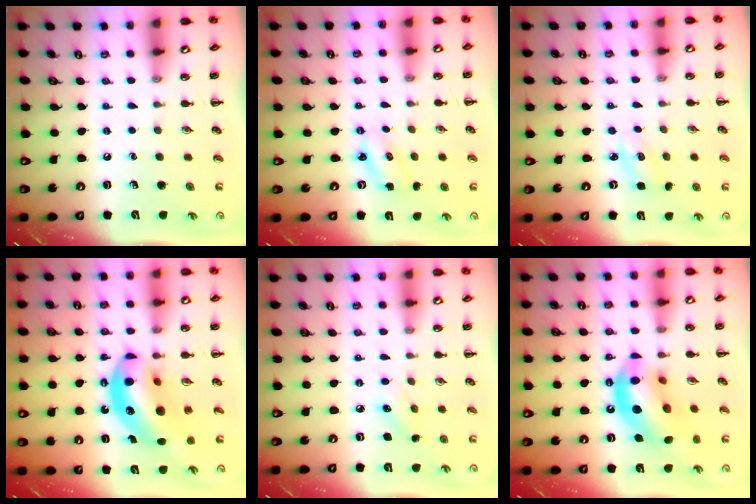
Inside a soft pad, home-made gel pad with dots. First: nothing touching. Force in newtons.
{"total": 2.4, "press": 2.3, "slide": 0.6}
{"total": 2.9, "press": 2.8, "slide": 0.9}
{"total": 15.4, "press": 14.9, "slide": 3.9}
{"total": 4.6, "press": 4.4, "slide": 1.1}
{"total": 16.0, "press": 15.6, "slide": 3.6}